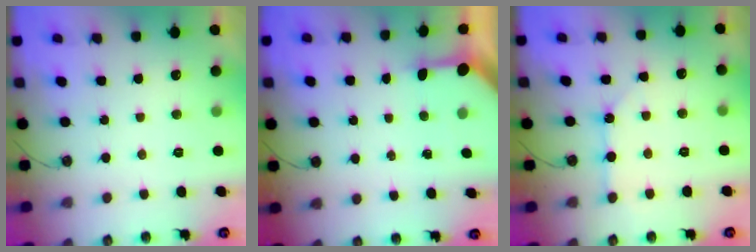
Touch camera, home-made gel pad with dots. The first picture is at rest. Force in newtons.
{"total": 3.4, "press": 3.4, "slide": 0.4}
{"total": 2.5, "press": 2.5, "slide": 0.3}